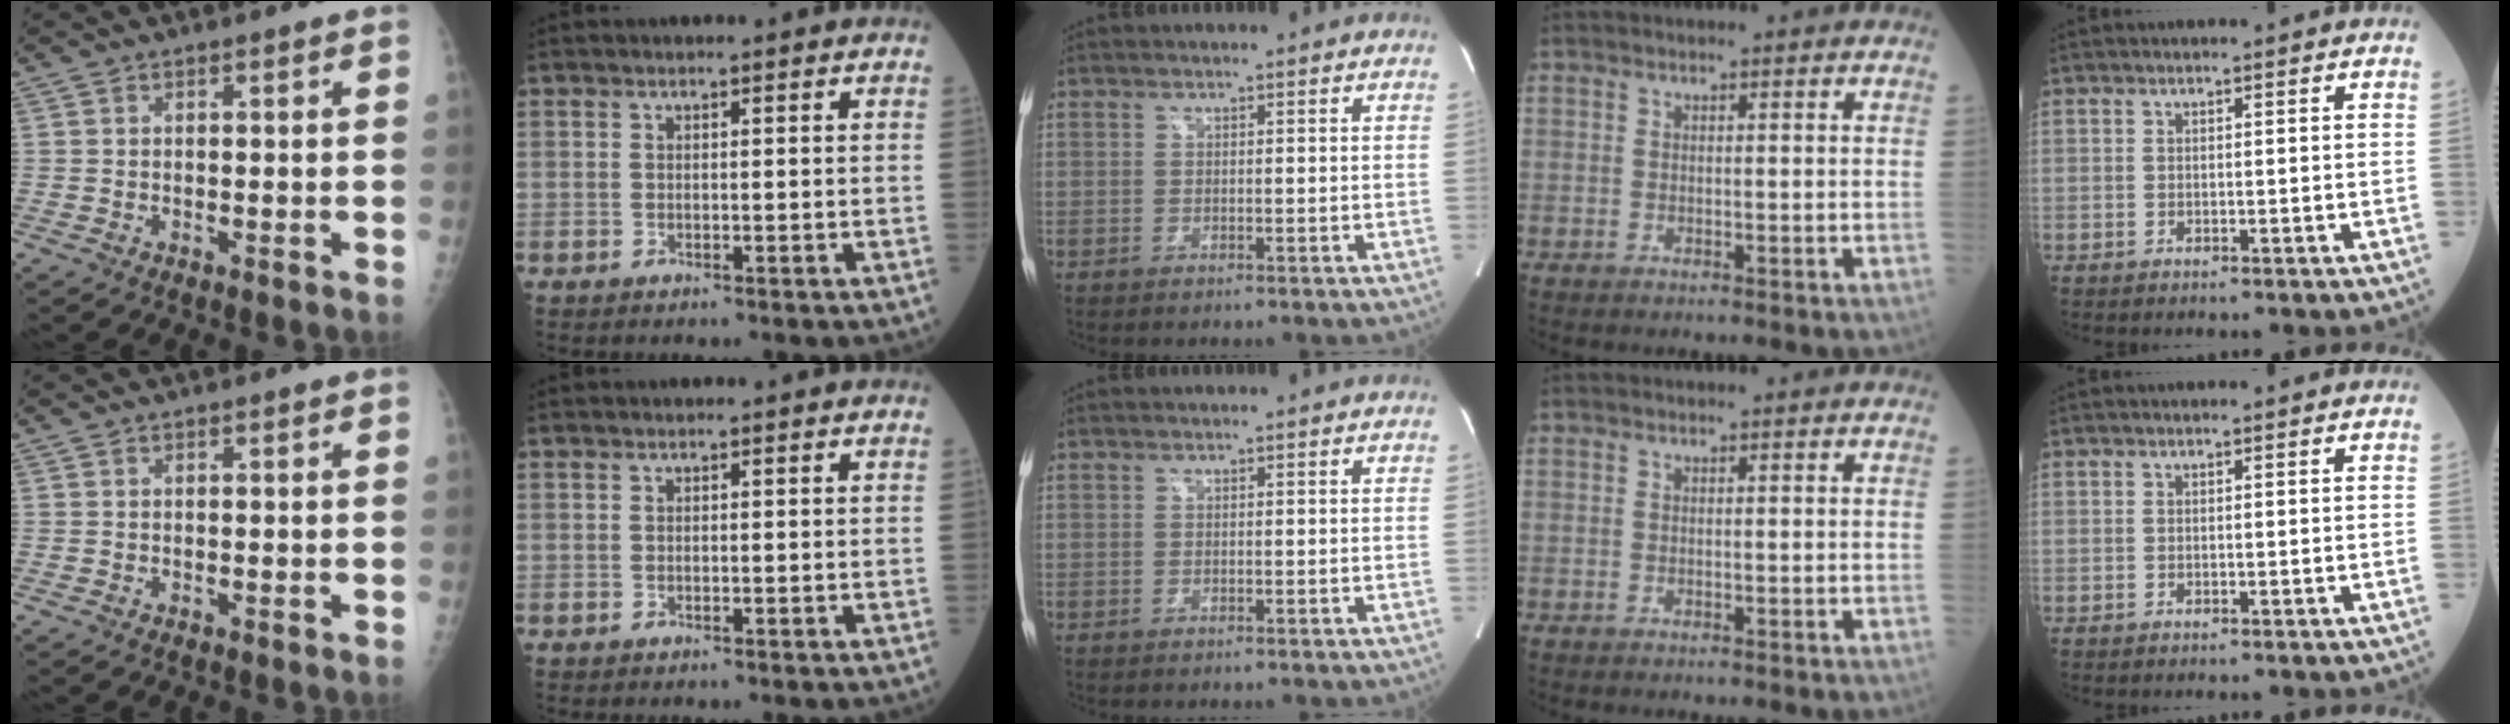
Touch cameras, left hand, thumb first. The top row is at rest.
{}